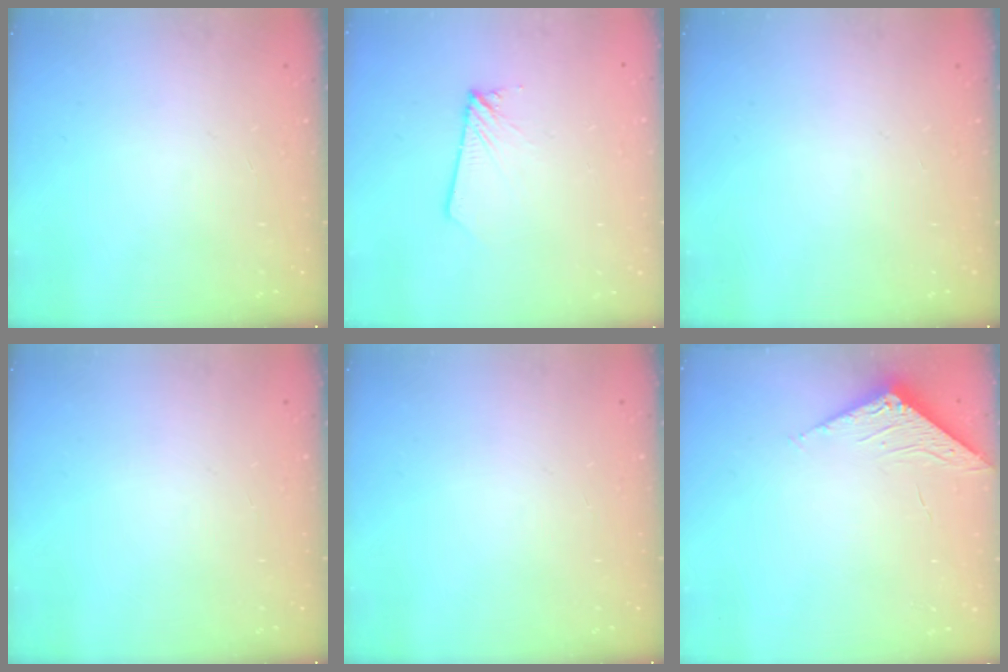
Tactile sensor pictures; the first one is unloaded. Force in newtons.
{"total": 1.8, "press": 1.8, "slide": 0.1}
{"total": 0.0}
{"total": 0.0}
{"total": 0.0}
{"total": 6.9, "press": 6.9, "slide": 0.5}